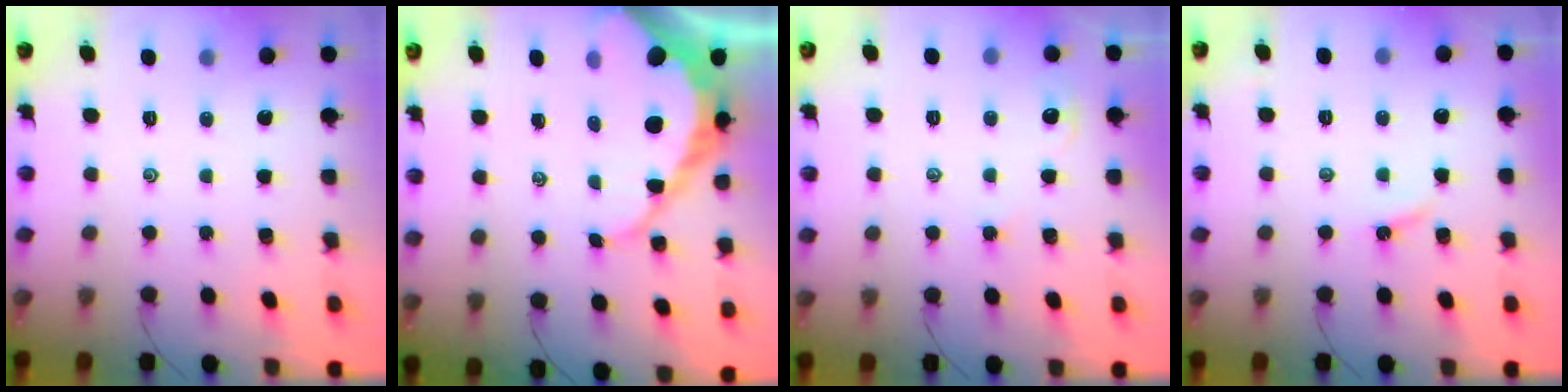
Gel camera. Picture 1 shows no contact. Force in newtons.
{"total": 14.1, "press": 14.0, "slide": 1.2}
{"total": 1.8, "press": 1.8, "slide": 0.2}
{"total": 2.9, "press": 2.9, "slide": 0.3}